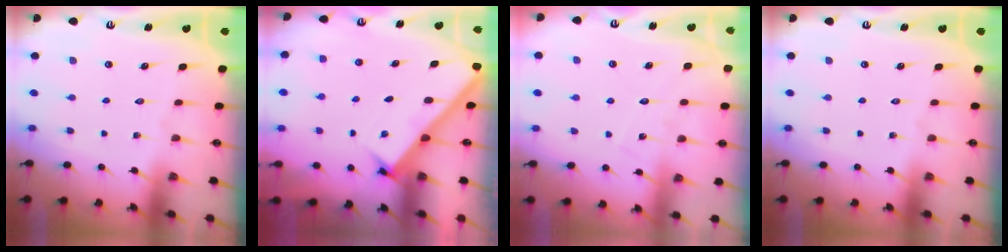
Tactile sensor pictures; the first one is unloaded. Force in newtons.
{"total": 2.6, "press": 2.6, "slide": 0.3}
{"total": 6.3, "press": 6.3, "slide": 0.4}
{"total": 0.0}